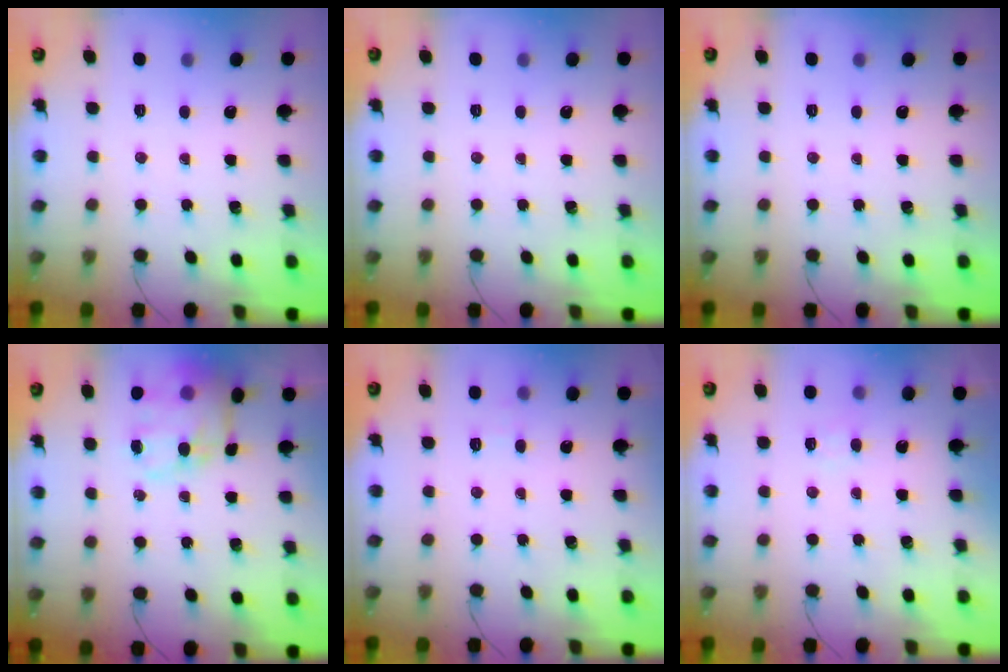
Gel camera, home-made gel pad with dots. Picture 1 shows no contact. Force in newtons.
{"total": 0.0}
{"total": 0.0}
{"total": 15.8, "press": 15.4, "slide": 3.6}
{"total": 4.1, "press": 3.9, "slide": 1.2}
{"total": 4.9, "press": 4.7, "slide": 1.3}